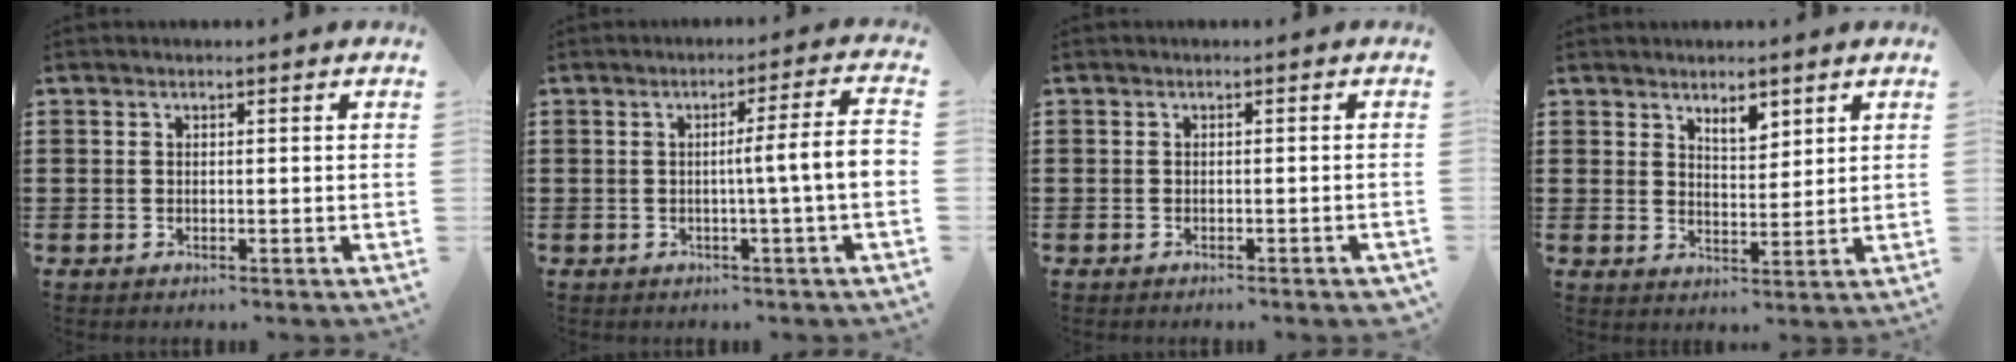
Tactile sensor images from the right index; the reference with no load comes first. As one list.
[{"total": 6.6, "force": [-0.5, -0.4, 6.6], "torque": [-0.109, -0.011, -0.013]}, {"total": 0.8, "force": [-0.7, 0.1, 0.4], "torque": [-0.008, -0.004, -0.014]}, {"total": 3.6, "force": [2.9, 1.5, 1.6], "torque": [-0.021, -0.003, 0.049]}]